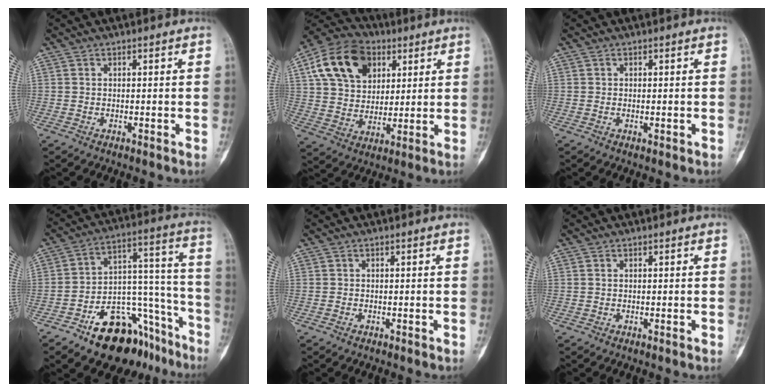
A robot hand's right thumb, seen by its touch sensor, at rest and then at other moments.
{"total": 17.0, "force": [6.5, 12.2, 9.9], "torque": [-0.157, -0.004, 0.113]}
{"total": 0.8, "force": [-0.2, 0.4, 0.7], "torque": [-0.012, 0.000, -0.001]}
{"total": 20.5, "force": [-12.8, 10.8, 11.7], "torque": [-0.111, 0.122, -0.192]}
{"total": 0.0}
{"total": 0.0}